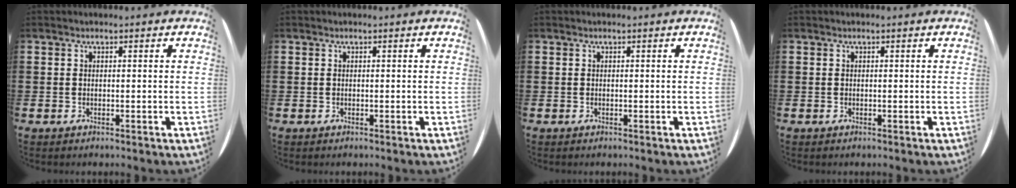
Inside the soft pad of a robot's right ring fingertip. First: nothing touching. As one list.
[{"total": 0.0}, {"total": 0.0}, {"total": 0.0}]